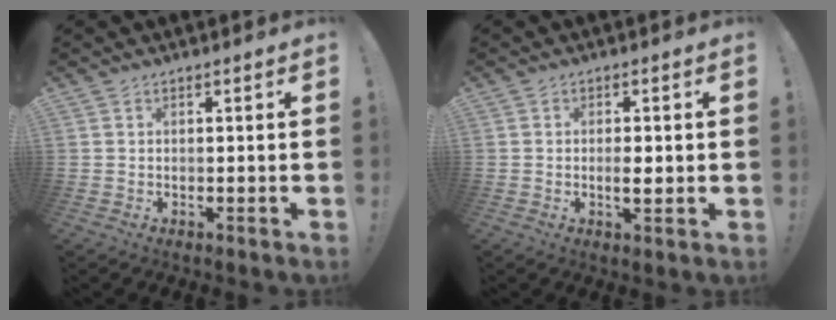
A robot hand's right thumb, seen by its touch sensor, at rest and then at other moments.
{"total": 3.4, "force": [-0.3, 1.1, 3.1], "torque": [-0.040, -0.003, -0.009]}